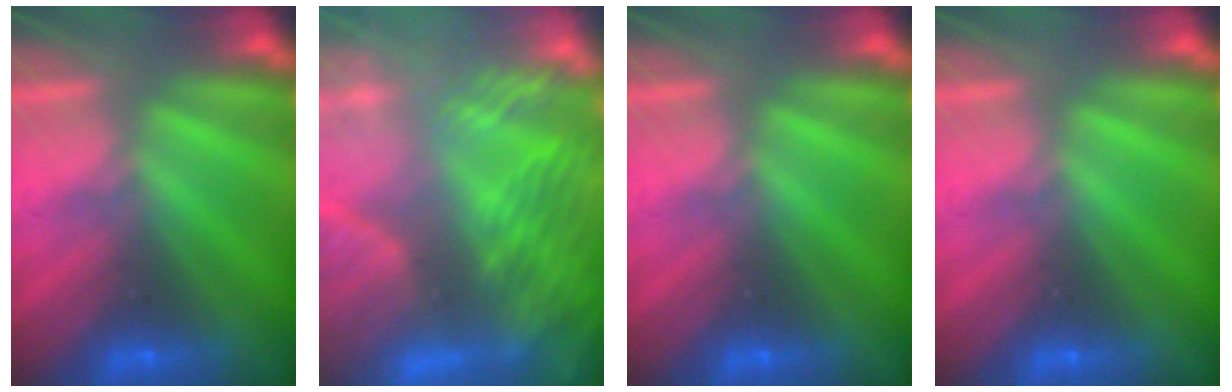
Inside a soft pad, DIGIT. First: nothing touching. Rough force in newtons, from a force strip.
{"total": 9.3}
{"total": 0.0}
{"total": 0.0}